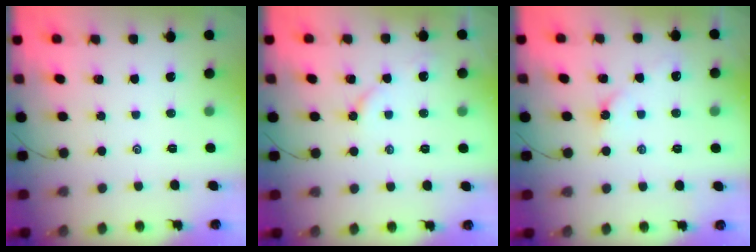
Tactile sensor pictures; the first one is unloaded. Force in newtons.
{"total": 4.1, "press": 4.0, "slide": 0.5}
{"total": 2.6, "press": 2.5, "slide": 0.5}